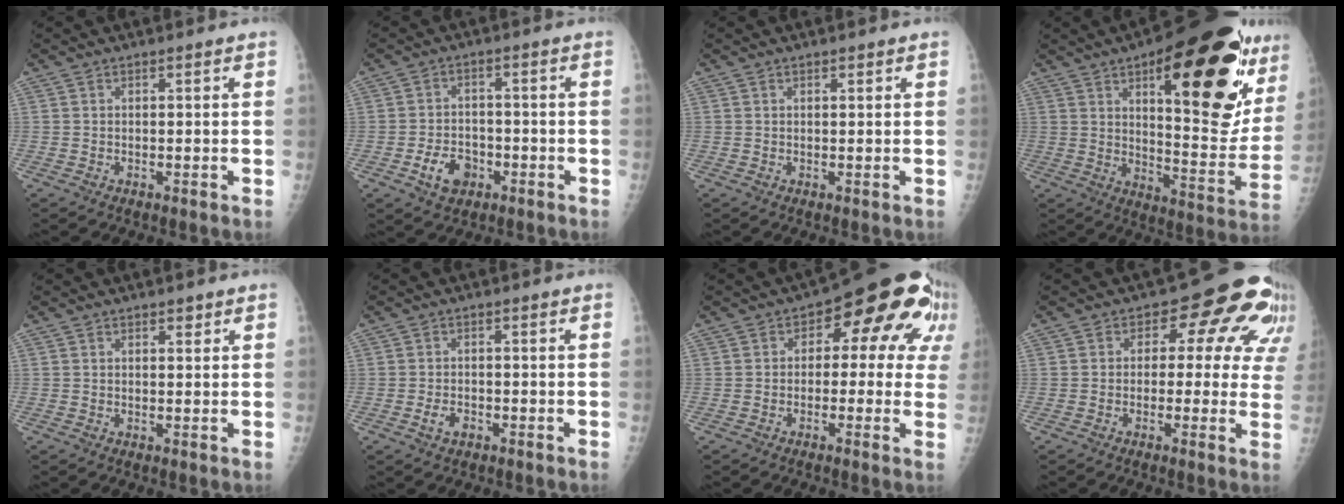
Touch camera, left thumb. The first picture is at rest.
{"total": 6.4, "force": [-2.8, 4.6, 3.4], "torque": [-0.040, 0.019, -0.045]}
{"total": 0.8, "force": [0.4, 0.3, 0.6], "torque": [-0.006, -0.001, 0.006]}
{"total": 30.7, "force": [13.5, 10.9, 25.3], "torque": [-0.299, -0.033, 0.196]}
{"total": 1.4, "force": [0.9, 0.7, 0.8], "torque": [-0.003, -0.004, 0.011]}
{"total": 2.6, "force": [-1.2, 1.7, 1.6], "torque": [-0.029, 0.008, -0.020]}
{"total": 13.7, "force": [3.8, 8.1, 10.4], "torque": [-0.068, 0.018, 0.033]}
{"total": 13.7, "force": [5.4, 8.8, 9.0], "torque": [-0.051, -0.001, 0.041]}